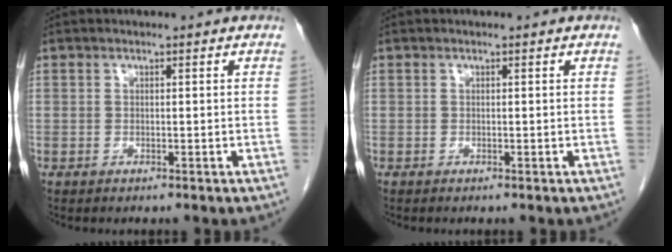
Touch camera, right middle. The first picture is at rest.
{"total": 0.0}